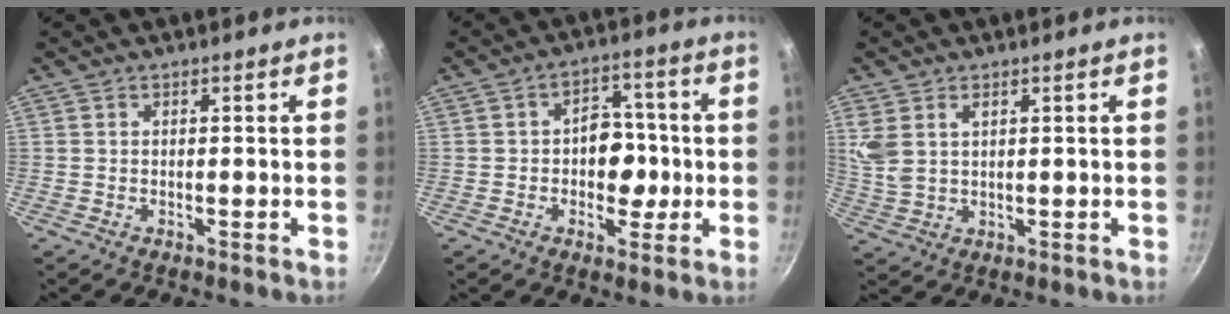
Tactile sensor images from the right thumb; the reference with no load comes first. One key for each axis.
{"total": 8.8, "fx": -0.9, "fy": 6.2, "fz": 6.2, "tx": -0.043, "ty": 0.020, "tz": -0.017}
{"total": 5.6, "fx": 2.1, "fy": 3.3, "fz": 4.0, "tx": -0.095, "ty": 0.001, "tz": 0.051}